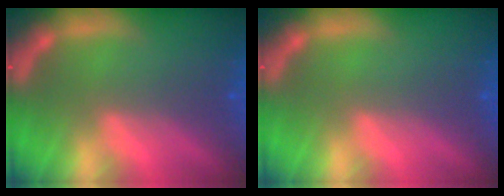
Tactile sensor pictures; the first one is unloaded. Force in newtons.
{"total": 0.0}